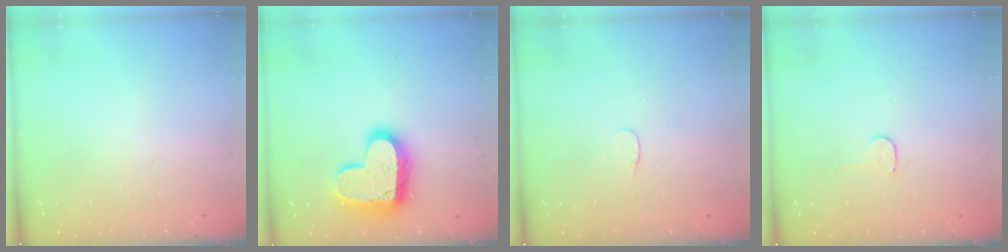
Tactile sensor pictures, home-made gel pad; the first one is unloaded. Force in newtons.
{"total": 17.1, "press": 17.0, "slide": 1.2}
{"total": 3.1, "press": 3.1, "slide": 0.3}
{"total": 3.5, "press": 3.5, "slide": 0.3}